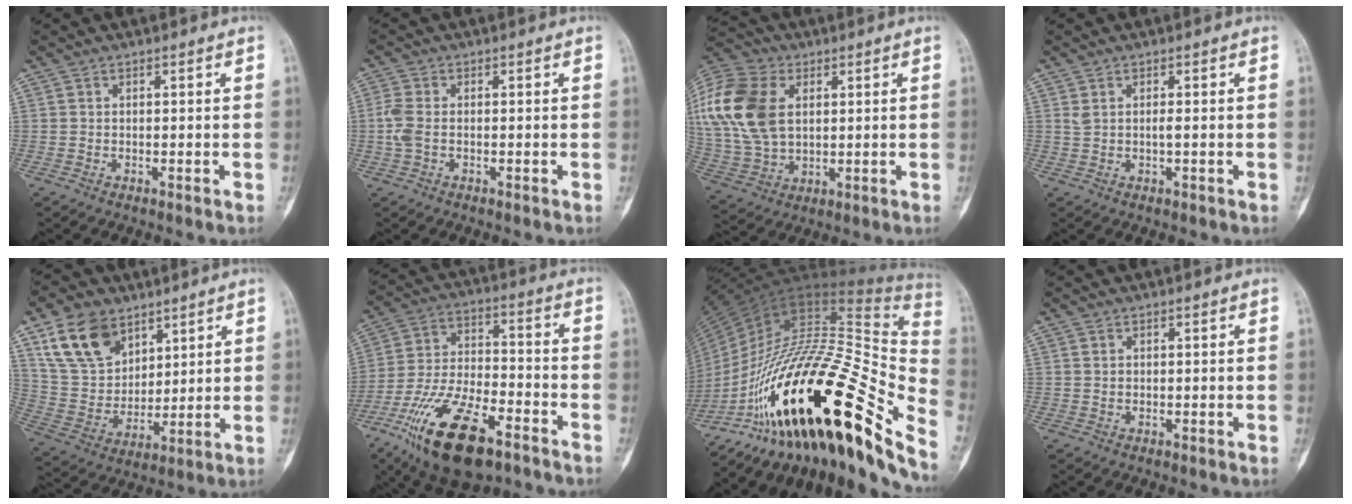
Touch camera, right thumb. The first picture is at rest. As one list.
[{"total": 3.7, "force": [-0.3, 2.1, 3.0], "torque": [-0.090, 0.005, -0.010]}, {"total": 22.6, "force": [5.4, 15.2, 15.8], "torque": [-0.363, 0.008, 0.106]}, {"total": 1.7, "force": [0.4, 0.5, 1.6], "torque": [-0.041, 0.007, 0.015]}, {"total": 14.7, "force": [8.7, 9.4, 7.1], "torque": [-0.111, -0.031, 0.178]}, {"total": 20.5, "force": [-11.8, 8.2, 14.7], "torque": [-0.295, 0.045, -0.211]}, {"total": 44.2, "force": [-20.4, 13.5, 36.8], "torque": [-0.521, 0.059, -0.325]}, {"total": 0.6, "force": [0.2, 0.5, 0.4], "torque": [-0.002, 0.000, 0.004]}]